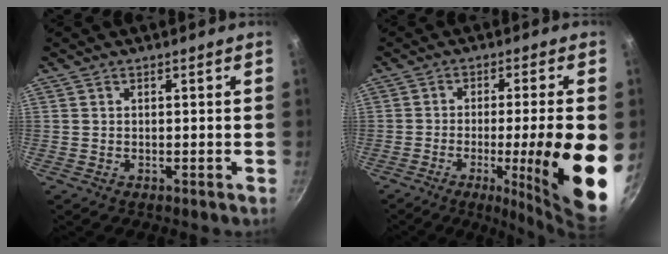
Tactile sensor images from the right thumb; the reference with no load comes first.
{"total": 17.2, "force": [-3.9, 1.9, 16.6], "torque": [-0.228, 0.007, -0.049]}